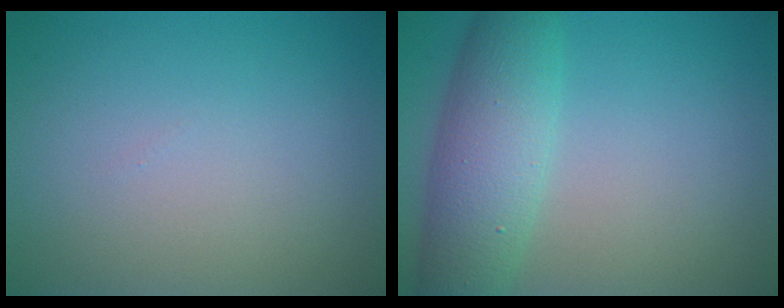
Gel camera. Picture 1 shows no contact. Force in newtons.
{"total": 6.0, "press": 6.0, "slide": 0.3}